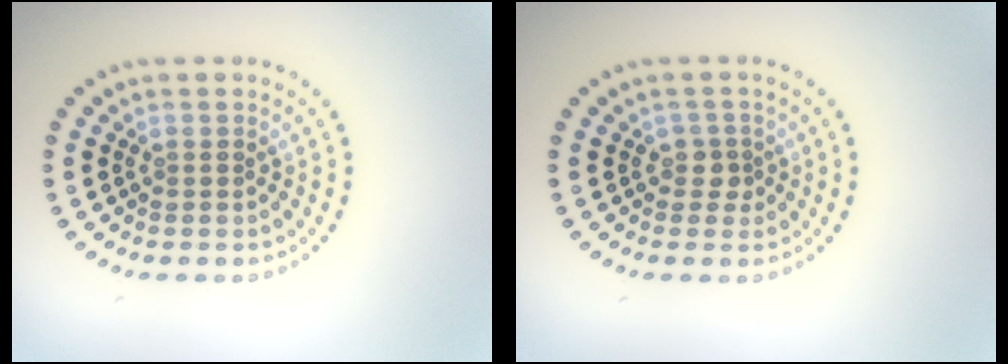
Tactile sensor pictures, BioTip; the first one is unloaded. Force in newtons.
{"total": 1.4, "press": 1.1, "slide": 0.8}